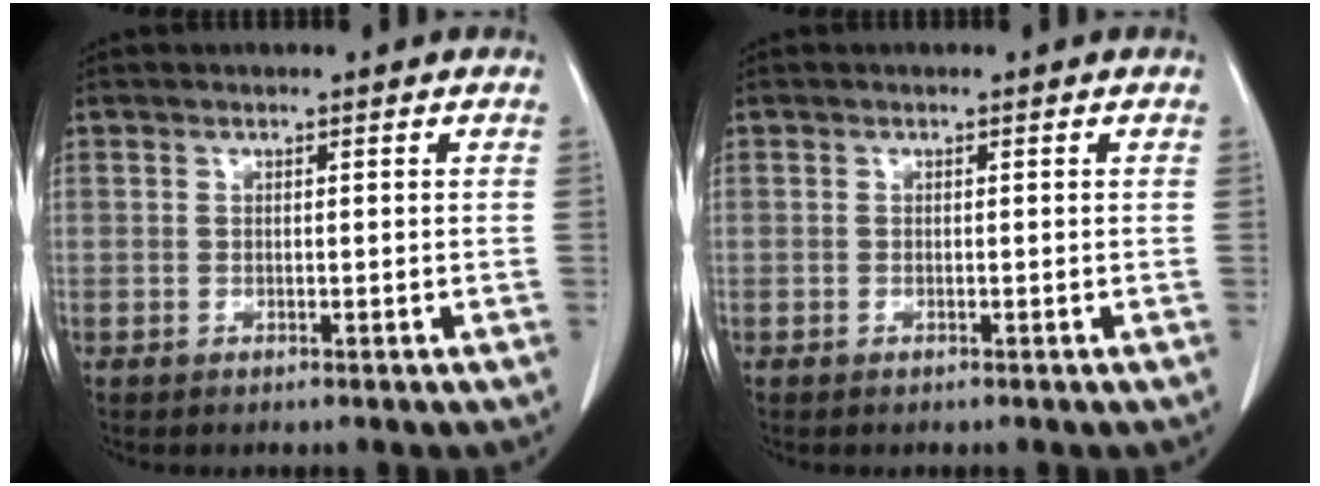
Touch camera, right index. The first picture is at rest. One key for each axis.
{"total": 0.0}